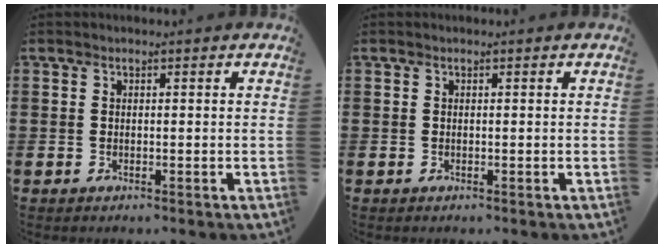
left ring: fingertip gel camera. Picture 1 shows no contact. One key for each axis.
{"total": 0.0}